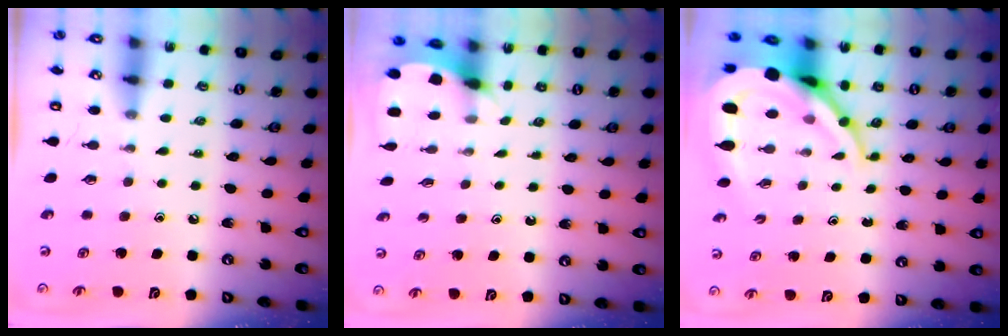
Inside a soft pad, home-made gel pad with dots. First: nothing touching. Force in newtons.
{"total": 2.5, "press": 2.5, "slide": 0.1}
{"total": 13.1, "press": 13.1, "slide": 1.5}